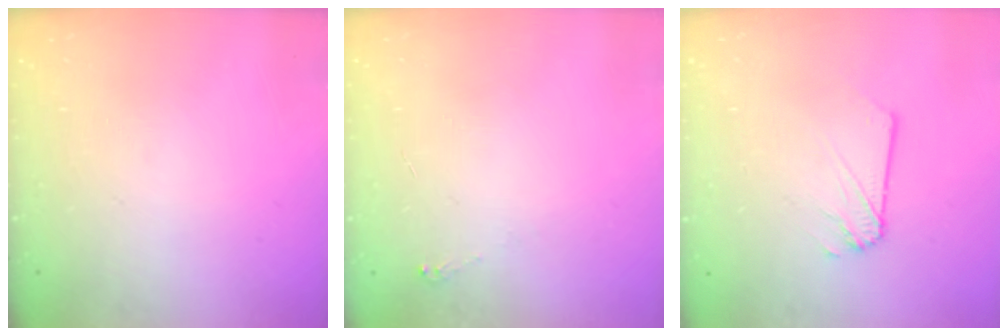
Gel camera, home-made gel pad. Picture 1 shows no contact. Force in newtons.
{"total": 3.1, "press": 3.0, "slide": 0.5}
{"total": 1.8, "press": 1.8, "slide": 0.2}